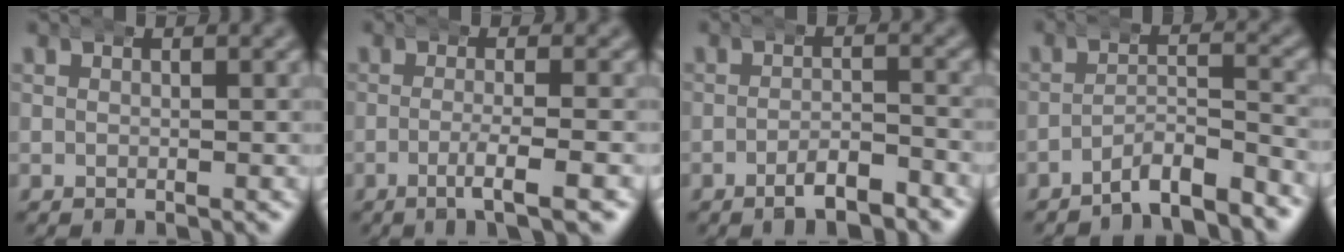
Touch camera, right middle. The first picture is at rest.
{"total": 4.0, "force": [-2.0, 0.1, 3.4], "torque": [-0.064, -0.009, -0.032]}
{"total": 3.9, "force": [-3.3, 0.9, 1.8], "torque": [-0.027, -0.007, -0.057]}
{"total": 5.8, "force": [-5.4, 1.3, 1.8], "torque": [-0.012, -0.007, -0.088]}